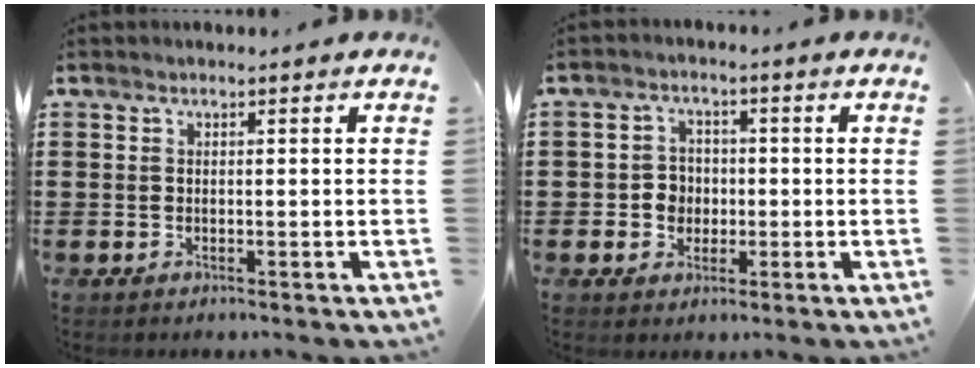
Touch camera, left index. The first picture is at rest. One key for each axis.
{"total": 3.5, "fx": -0.7, "fy": 3.1, "fz": 1.4, "tx": -0.037, "ty": 0.007, "tz": -0.018}